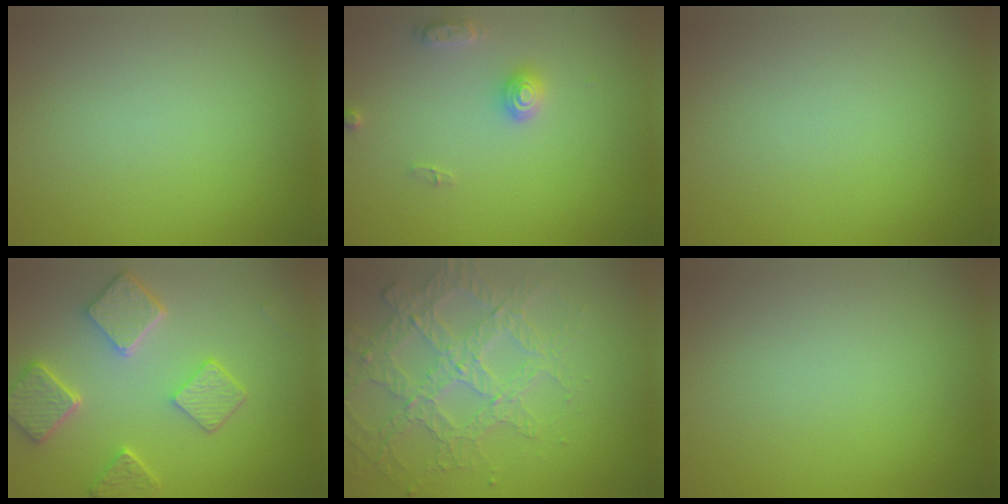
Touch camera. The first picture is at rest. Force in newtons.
{"total": 2.2, "press": 2.2, "slide": 0.1}
{"total": 0.0}
{"total": 5.8, "press": 4.5, "slide": 3.6}
{"total": 4.0, "press": 4.0, "slide": 0.3}
{"total": 0.0}